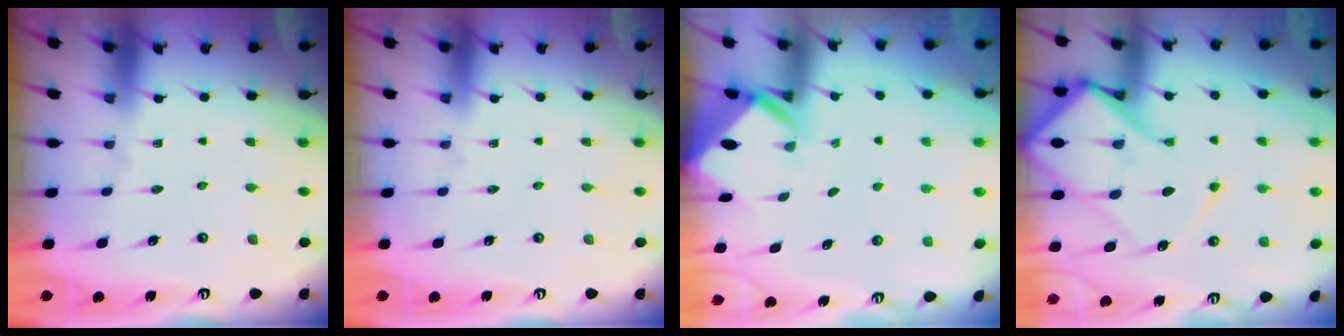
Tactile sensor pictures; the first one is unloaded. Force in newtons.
{"total": 0.0}
{"total": 3.2, "press": 3.2, "slide": 0.2}
{"total": 18.4, "press": 18.3, "slide": 1.9}